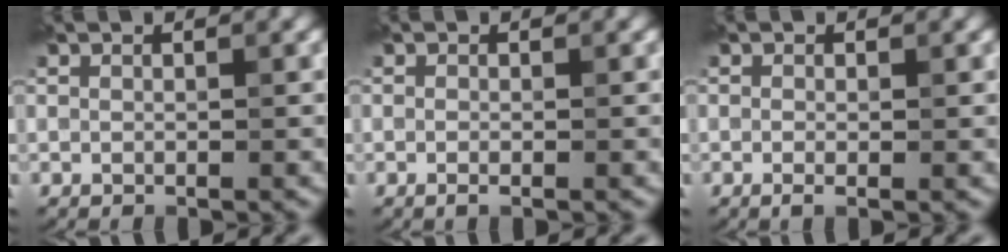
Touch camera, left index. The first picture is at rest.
{"total": 0.8, "force": [-0.3, 0.1, 0.7], "torque": [-0.011, -0.006, -0.005]}
{"total": 1.1, "force": [-0.2, 0.3, 1.0], "torque": [-0.018, -0.005, -0.005]}